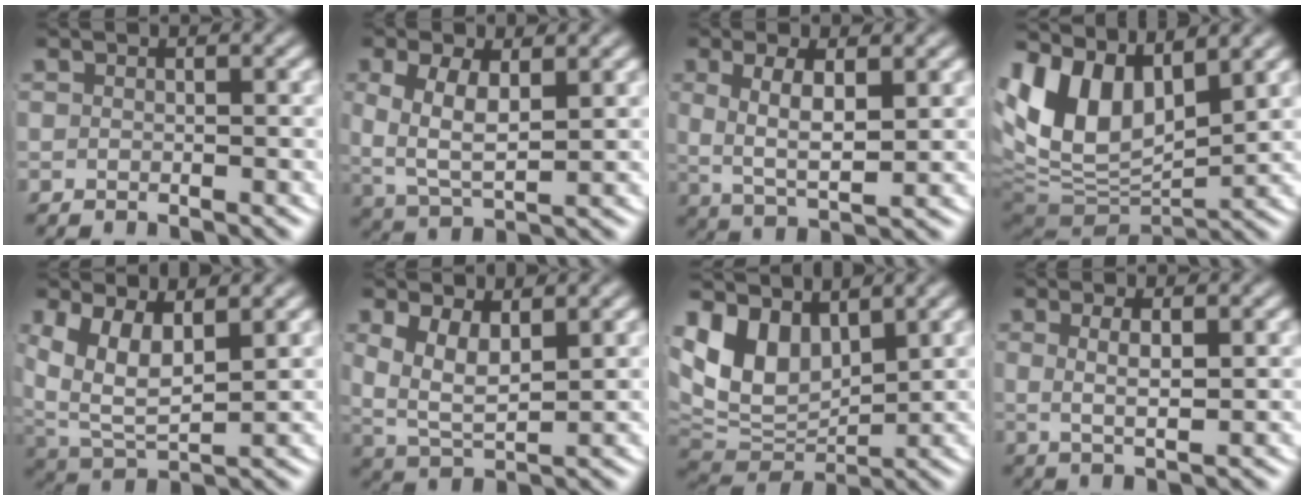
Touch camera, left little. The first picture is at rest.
{"total": 5.6, "force": [0.5, 3.7, 4.1], "torque": [-0.094, -0.023, 0.022]}
{"total": 5.1, "force": [0.5, 2.6, 4.4], "torque": [-0.087, -0.014, 0.018]}
{"total": 12.7, "force": [1.1, 9.1, 8.8], "torque": [-0.181, -0.025, 0.031]}
{"total": 7.4, "force": [1.2, 5.8, 4.5], "torque": [-0.123, -0.029, 0.027]}
{"total": 6.2, "force": [0.9, 4.8, 3.9], "torque": [-0.097, -0.022, 0.020]}
{"total": 10.9, "force": [1.1, 8.7, 6.6], "torque": [-0.145, -0.023, 0.028]}
{"total": 3.4, "force": [0.6, 1.4, 3.1], "torque": [-0.049, -0.005, 0.016]}